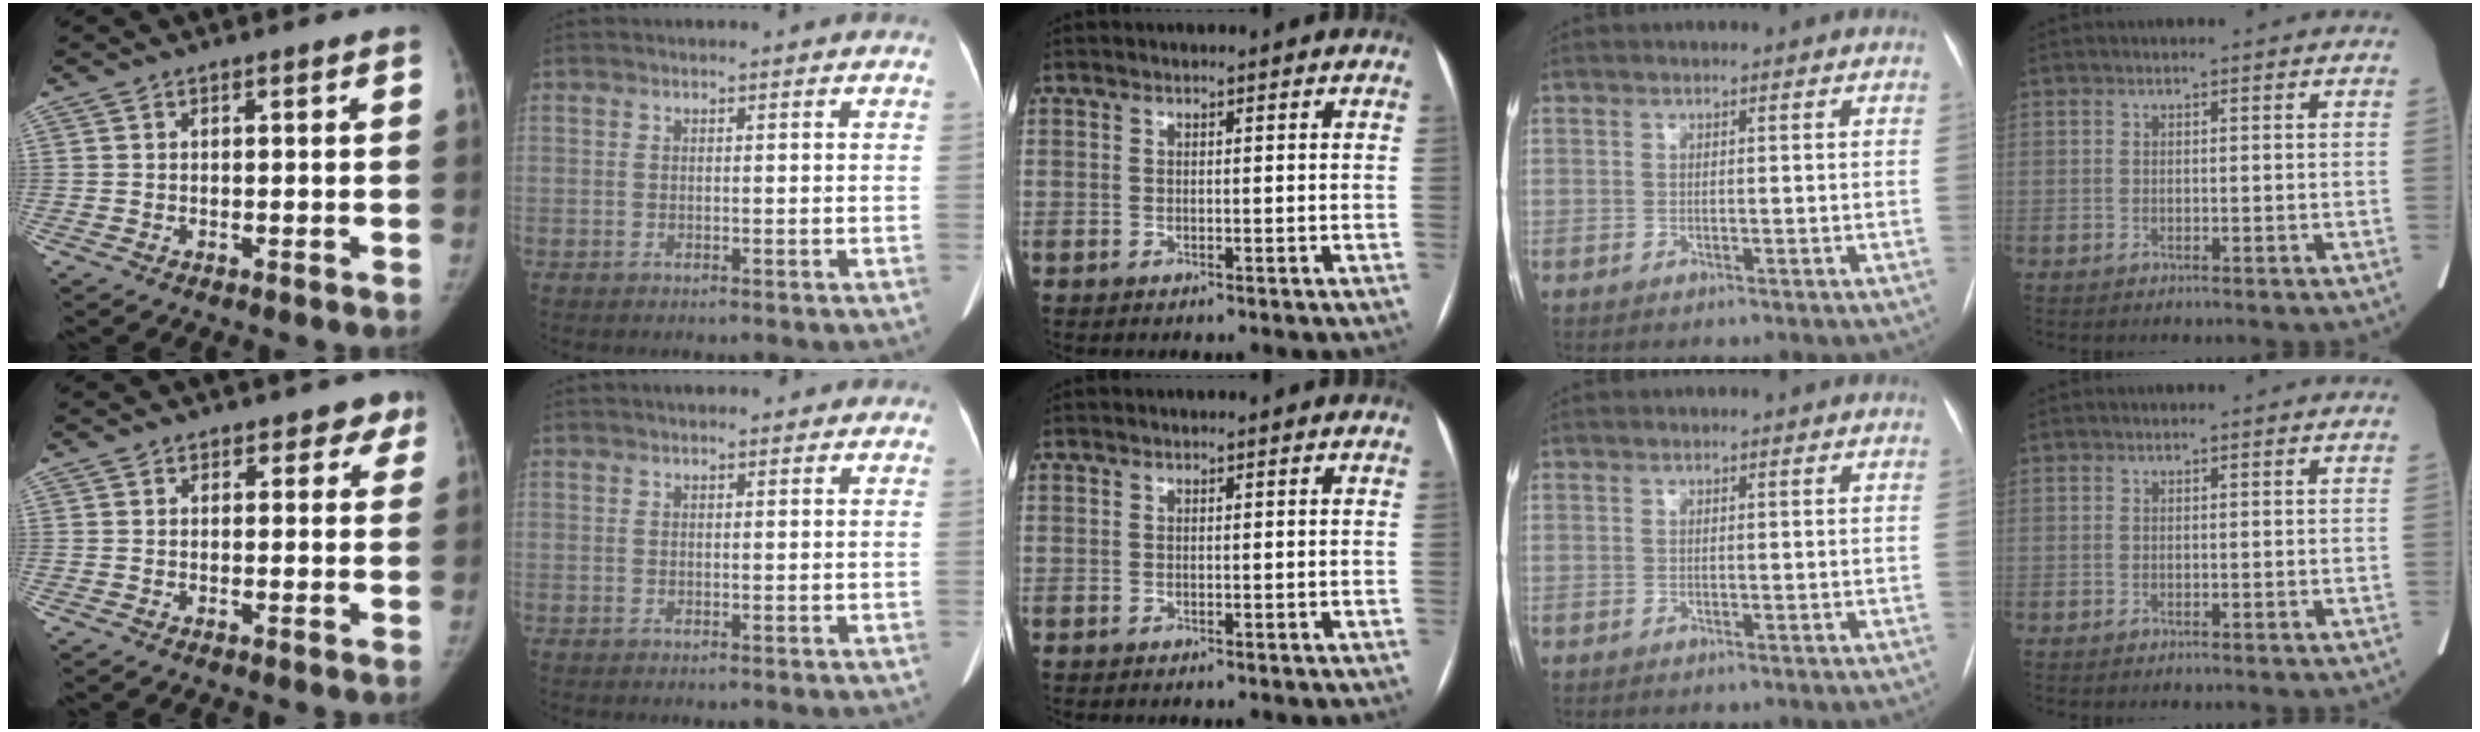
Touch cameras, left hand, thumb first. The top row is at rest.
{"thumb": {"total": 3.2, "force": [2.0, 2.3, 0.7], "torque": [0.034, -0.007, 0.014]}, "index": {"total": 3.0, "force": [2.3, 1.1, 1.5], "torque": [-0.015, 0.023, 0.027]}}